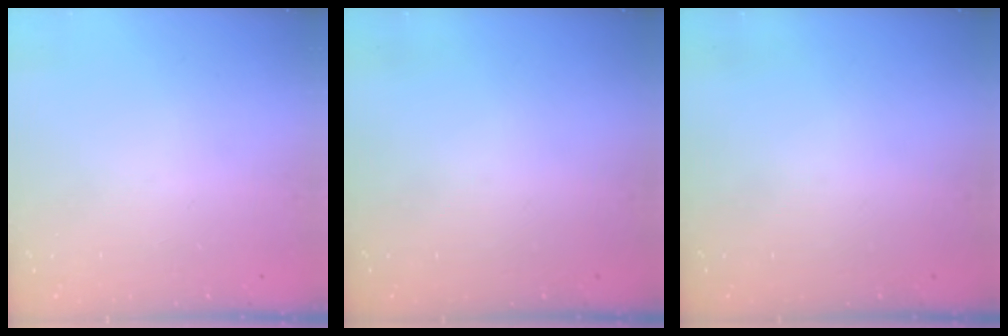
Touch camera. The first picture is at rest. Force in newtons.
{"total": 0.0}
{"total": 0.0}